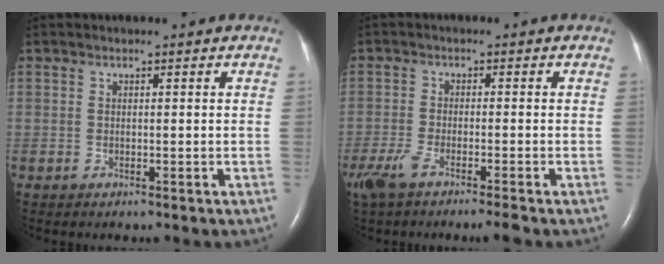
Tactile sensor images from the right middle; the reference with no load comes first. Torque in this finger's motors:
{"motor_torque": [0.66, -0.60, 0.33, 0.05]}